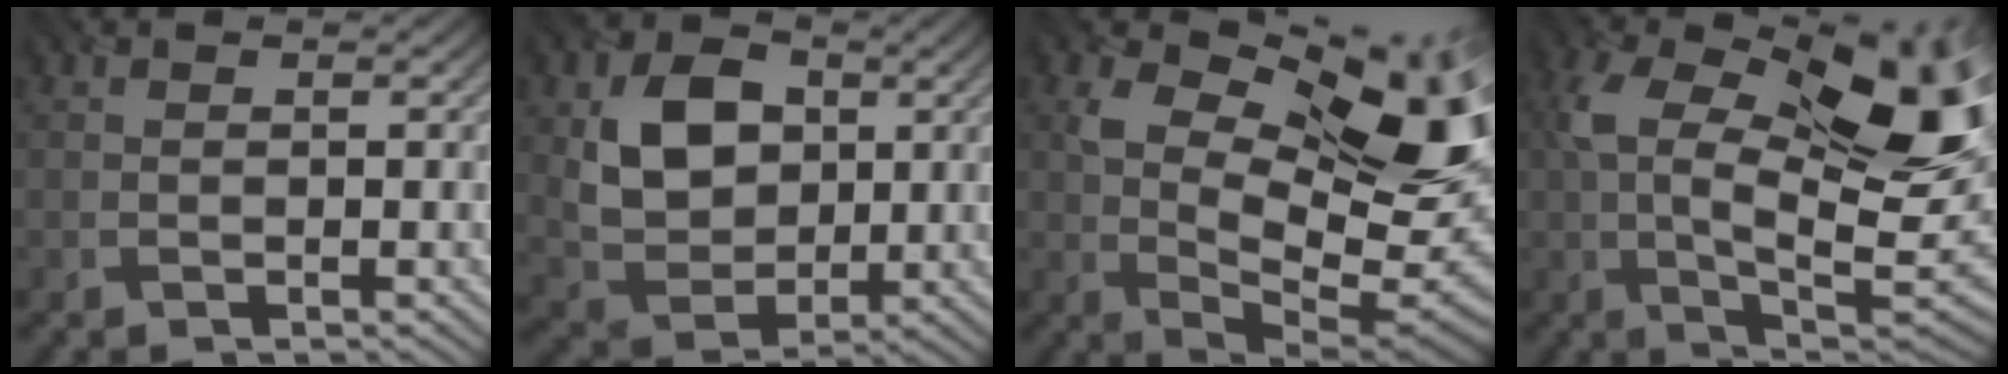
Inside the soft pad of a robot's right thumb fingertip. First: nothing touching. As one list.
[{"total": 9.1, "force": [2.0, 6.8, 5.7], "torque": [-0.128, -0.002, 0.037]}, {"total": 16.4, "force": [4.4, 8.5, 13.3], "torque": [-0.197, 0.007, 0.071]}, {"total": 17.5, "force": [3.5, 8.4, 15.0], "torque": [-0.266, 0.001, 0.056]}]